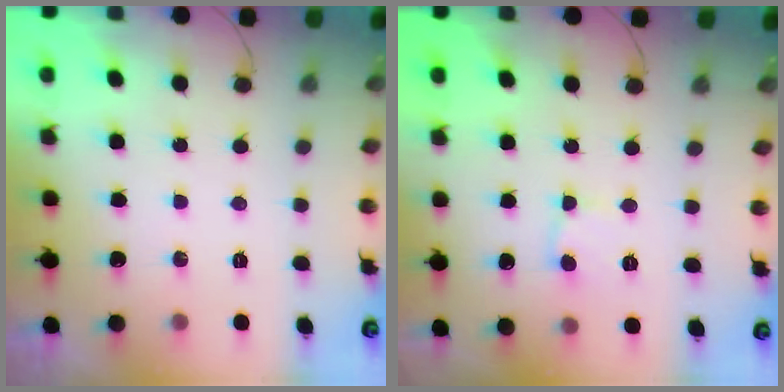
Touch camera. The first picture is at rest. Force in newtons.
{"total": 2.7, "press": 2.7, "slide": 0.2}